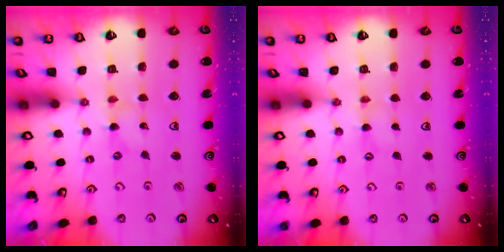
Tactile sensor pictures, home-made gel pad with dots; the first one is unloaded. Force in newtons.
{"total": 0.0}